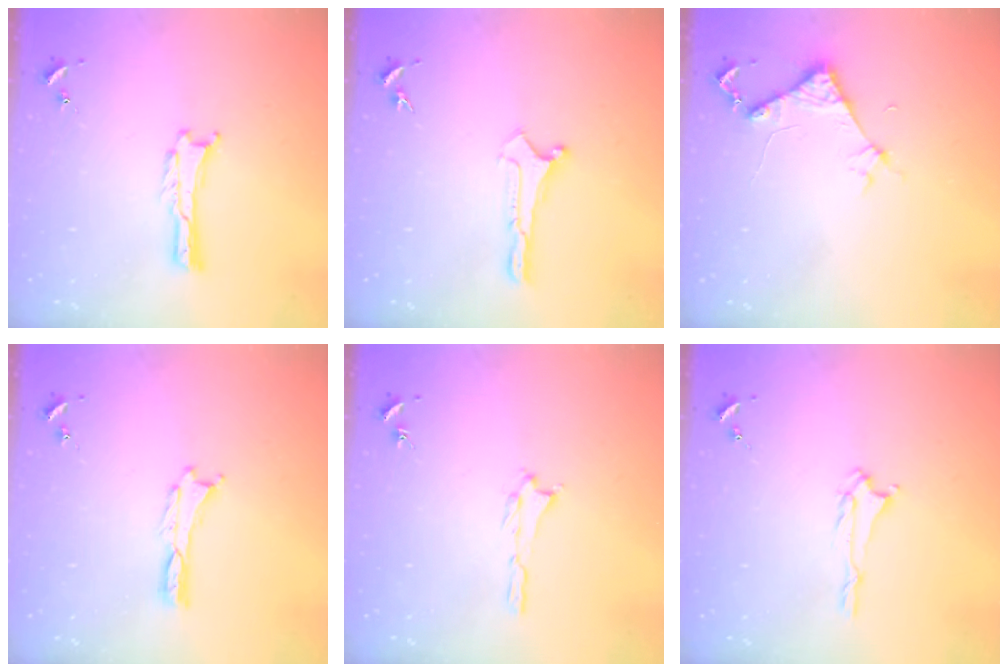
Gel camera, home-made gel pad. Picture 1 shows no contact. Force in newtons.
{"total": 0.0}
{"total": 3.1, "press": 3.1, "slide": 0.2}
{"total": 0.0}
{"total": 1.2, "press": 1.2, "slide": 0.3}
{"total": 1.4, "press": 1.3, "slide": 0.2}